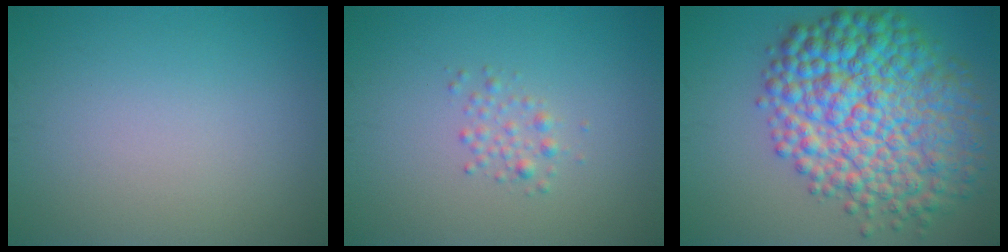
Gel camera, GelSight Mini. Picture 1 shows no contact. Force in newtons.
{"total": 1.3, "press": 1.3, "slide": 0.0}
{"total": 12.1, "press": 12.1, "slide": 0.2}